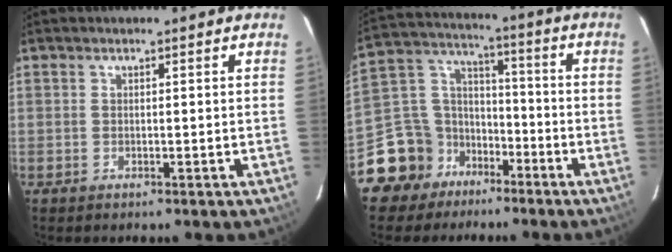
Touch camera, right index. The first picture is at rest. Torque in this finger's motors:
{"motor_torque": [0.74, -0.76, -0.11, -0.17]}